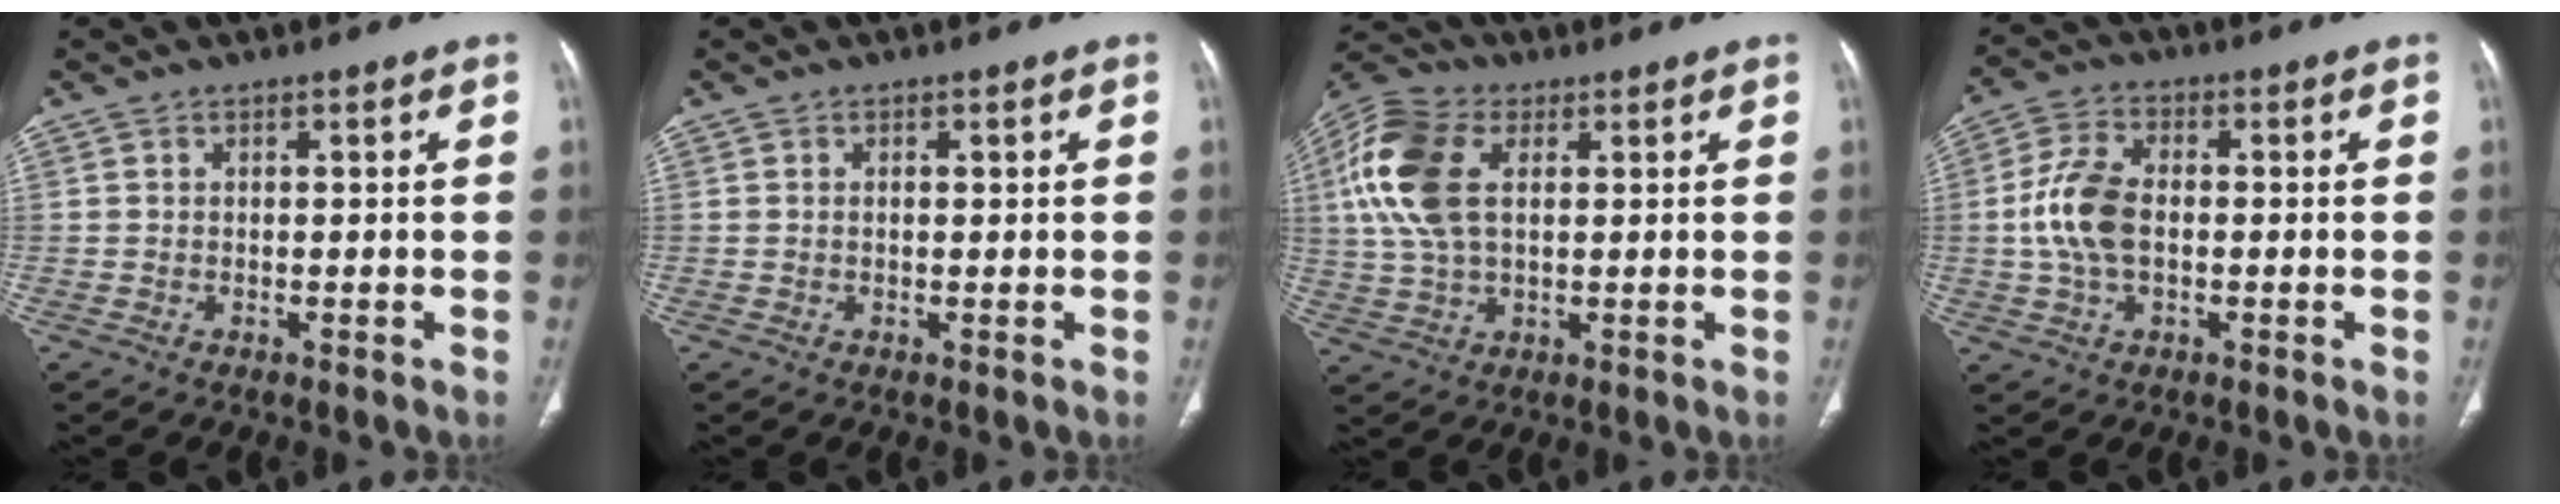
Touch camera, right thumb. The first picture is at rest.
{"total": 0.5, "force": [0.2, 0.2, 0.5], "torque": [-0.012, 0.003, 0.003]}
{"total": 14.9, "force": [3.6, 8.7, 11.5], "torque": [-0.258, 0.012, 0.067]}
{"total": 9.2, "force": [-0.4, 5.4, 7.4], "torque": [-0.158, 0.014, -0.010]}